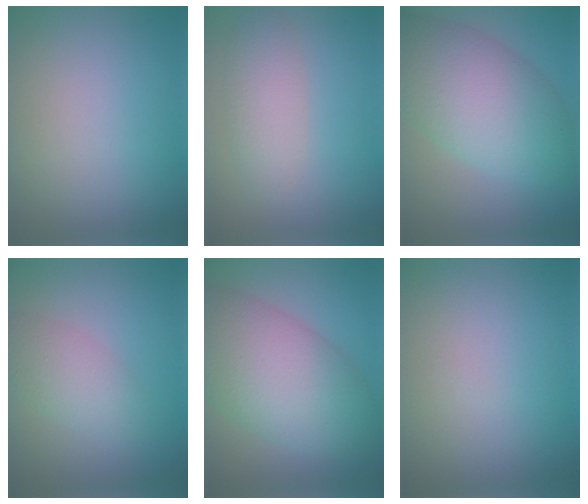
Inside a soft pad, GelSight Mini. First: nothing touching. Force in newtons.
{"total": 2.8, "press": 2.8, "slide": 0.3}
{"total": 9.3, "press": 9.3, "slide": 0.4}
{"total": 3.0, "press": 3.0, "slide": 0.1}
{"total": 10.0, "press": 10.0, "slide": 0.3}
{"total": 0.0}